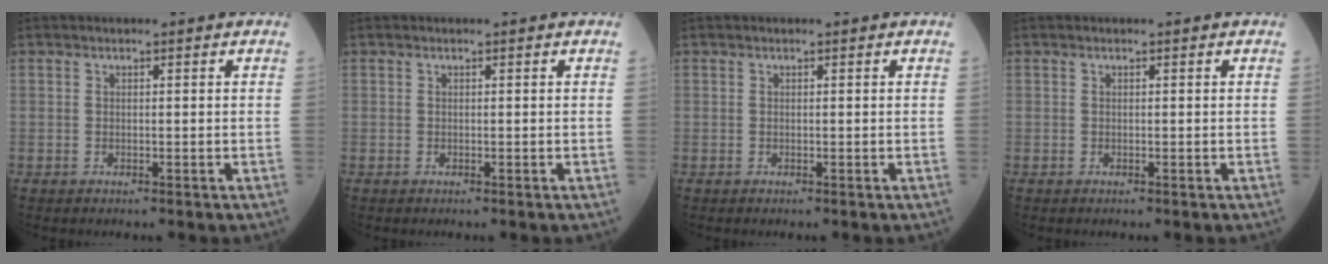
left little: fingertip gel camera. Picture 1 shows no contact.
{"total": 0.0}
{"total": 0.0}
{"total": 0.0}